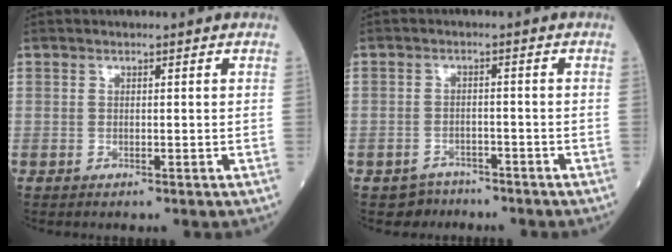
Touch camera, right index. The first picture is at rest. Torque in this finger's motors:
{"motor_torque": [-0.48, -0.54, -0.25, -0.08]}